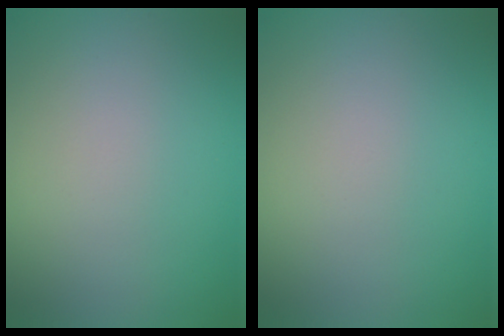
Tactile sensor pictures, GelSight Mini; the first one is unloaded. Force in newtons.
{"total": 0.0}